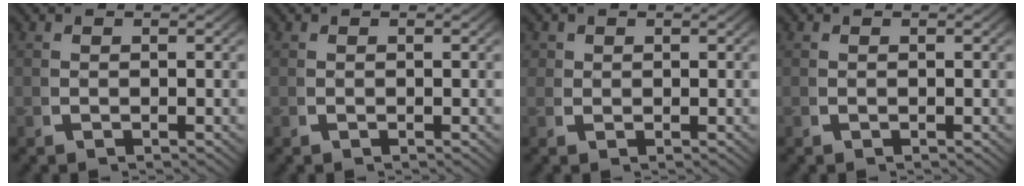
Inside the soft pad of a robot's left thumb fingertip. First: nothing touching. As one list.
[{"total": 0.0}, {"total": 1.4, "force": [0.8, 1.2, 0.4], "torque": [-0.008, -0.008, 0.018]}, {"total": 0.0}]